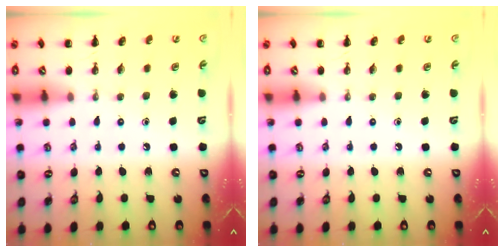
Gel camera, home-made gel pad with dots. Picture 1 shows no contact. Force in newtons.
{"total": 0.0}